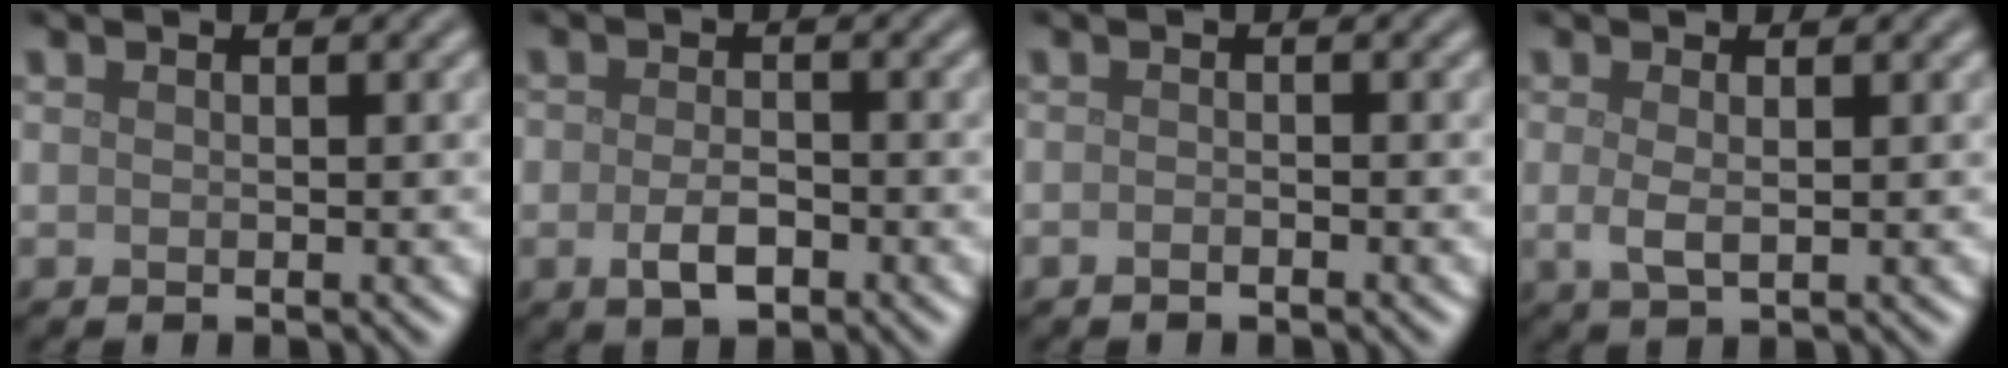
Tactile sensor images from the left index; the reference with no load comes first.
{"total": 2.7, "force": [-1.1, 1.5, 2.0], "torque": [-0.037, -0.002, -0.022]}
{"total": 0.6, "force": [-0.5, 0.1, 0.3], "torque": [-0.006, 0.001, -0.009]}
{"total": 1.8, "force": [0.1, 0.6, 1.7], "torque": [-0.034, -0.002, 0.001]}